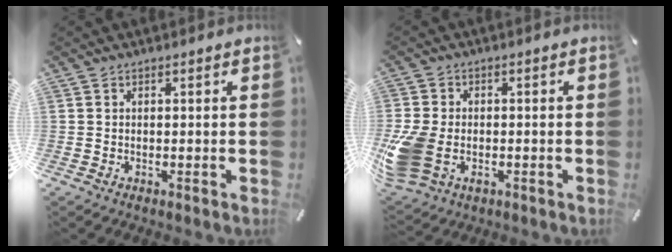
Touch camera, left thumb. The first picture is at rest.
{"total": 10.6, "force": [-2.7, 7.8, 6.7], "torque": [-0.151, 0.004, -0.046]}